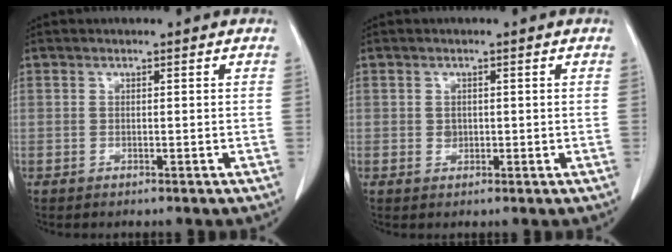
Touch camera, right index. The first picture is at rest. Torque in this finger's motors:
{"motor_torque": [0.07, -0.02, 0.00, 0.02]}